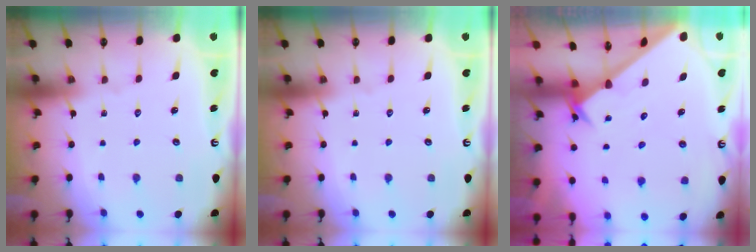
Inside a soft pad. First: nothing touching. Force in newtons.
{"total": 0.0}
{"total": 2.4, "press": 2.4, "slide": 0.2}